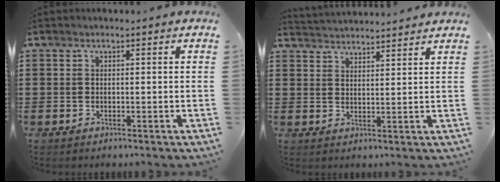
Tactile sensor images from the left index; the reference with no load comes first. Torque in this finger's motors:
{"motor_torque": [2.14, 0.00, 0.08, 0.02]}